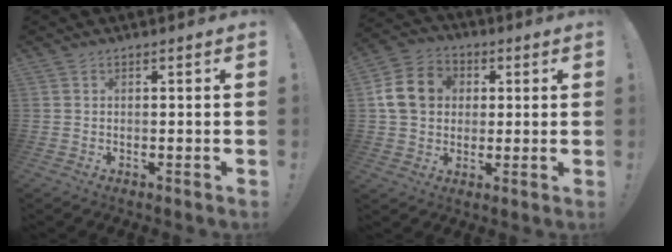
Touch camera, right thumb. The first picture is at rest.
{"total": 13.4, "force": [2.4, 11.4, 6.7], "torque": [-0.114, 0.007, 0.052]}